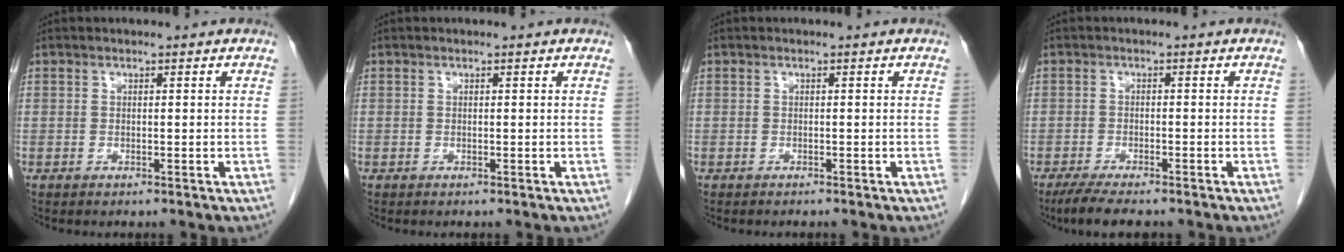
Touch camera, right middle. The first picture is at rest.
{"total": 0.0}
{"total": 0.5, "force": [-0.5, 0.1, 0.1], "torque": [-0.001, 0.000, -0.010]}
{"total": 5.5, "force": [-4.4, 1.1, 3.1], "torque": [-0.056, -0.013, -0.072]}